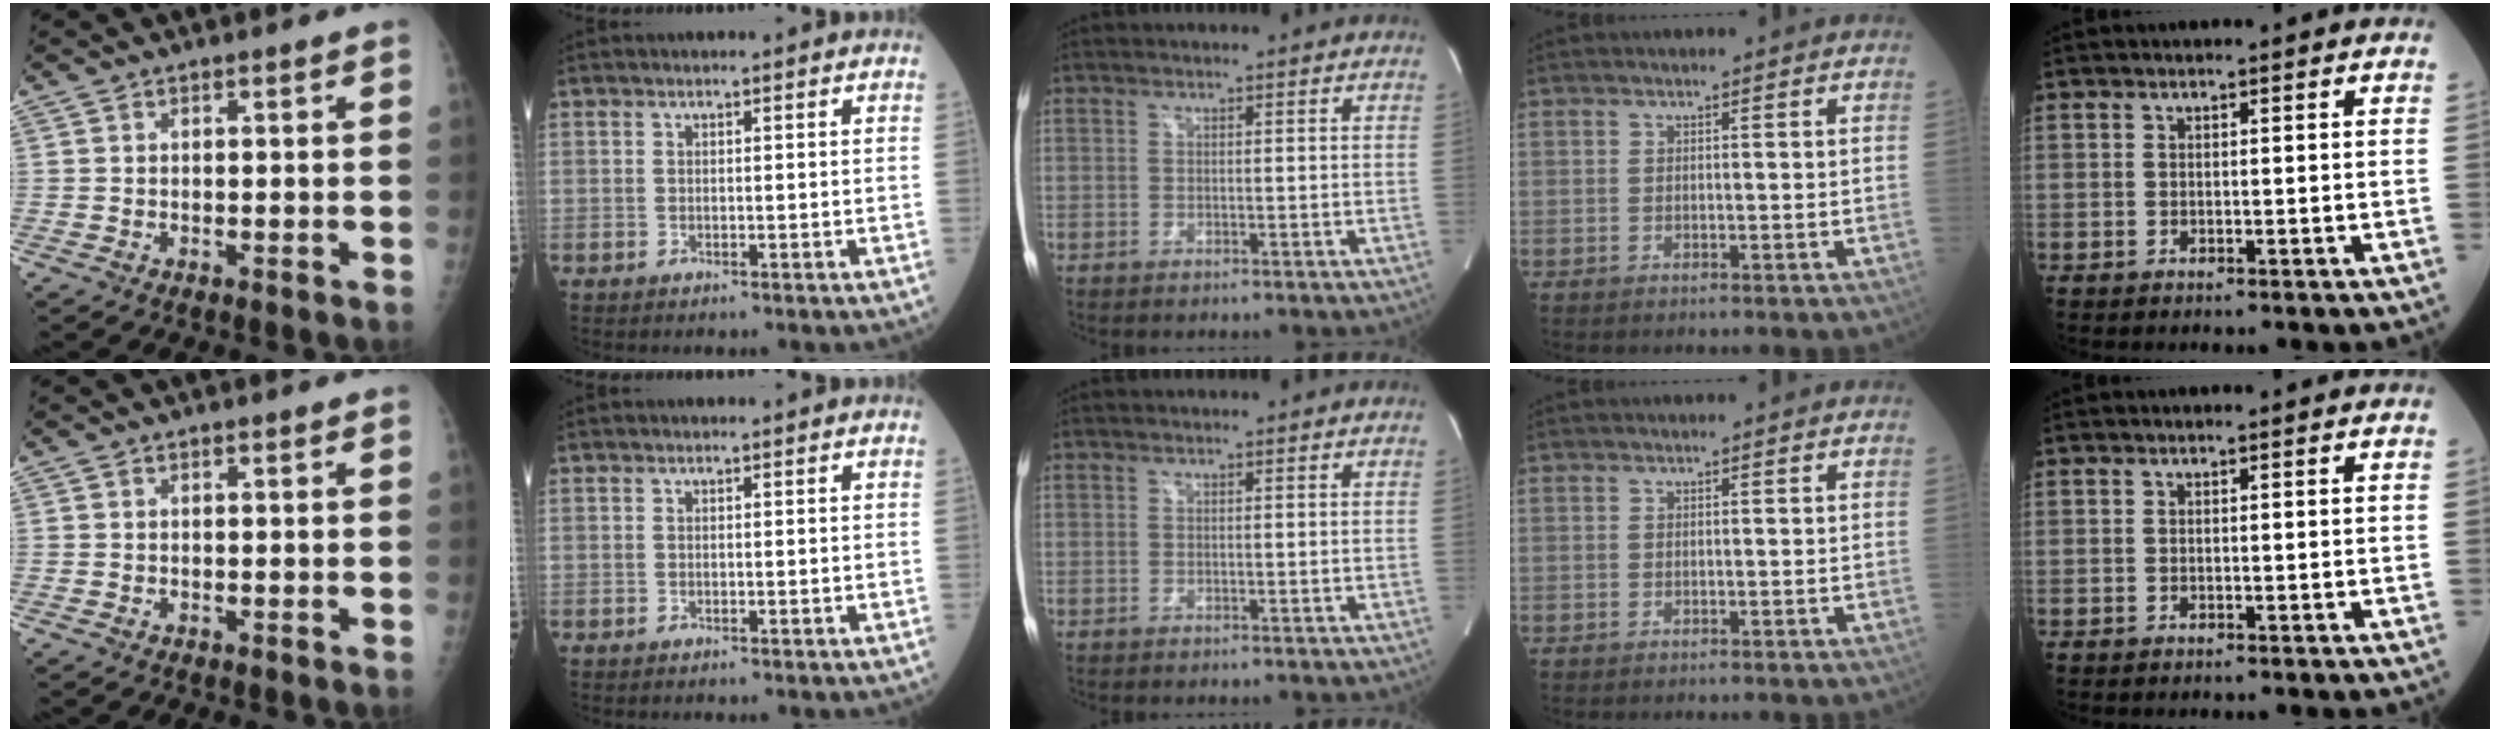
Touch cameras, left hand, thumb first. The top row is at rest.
{}